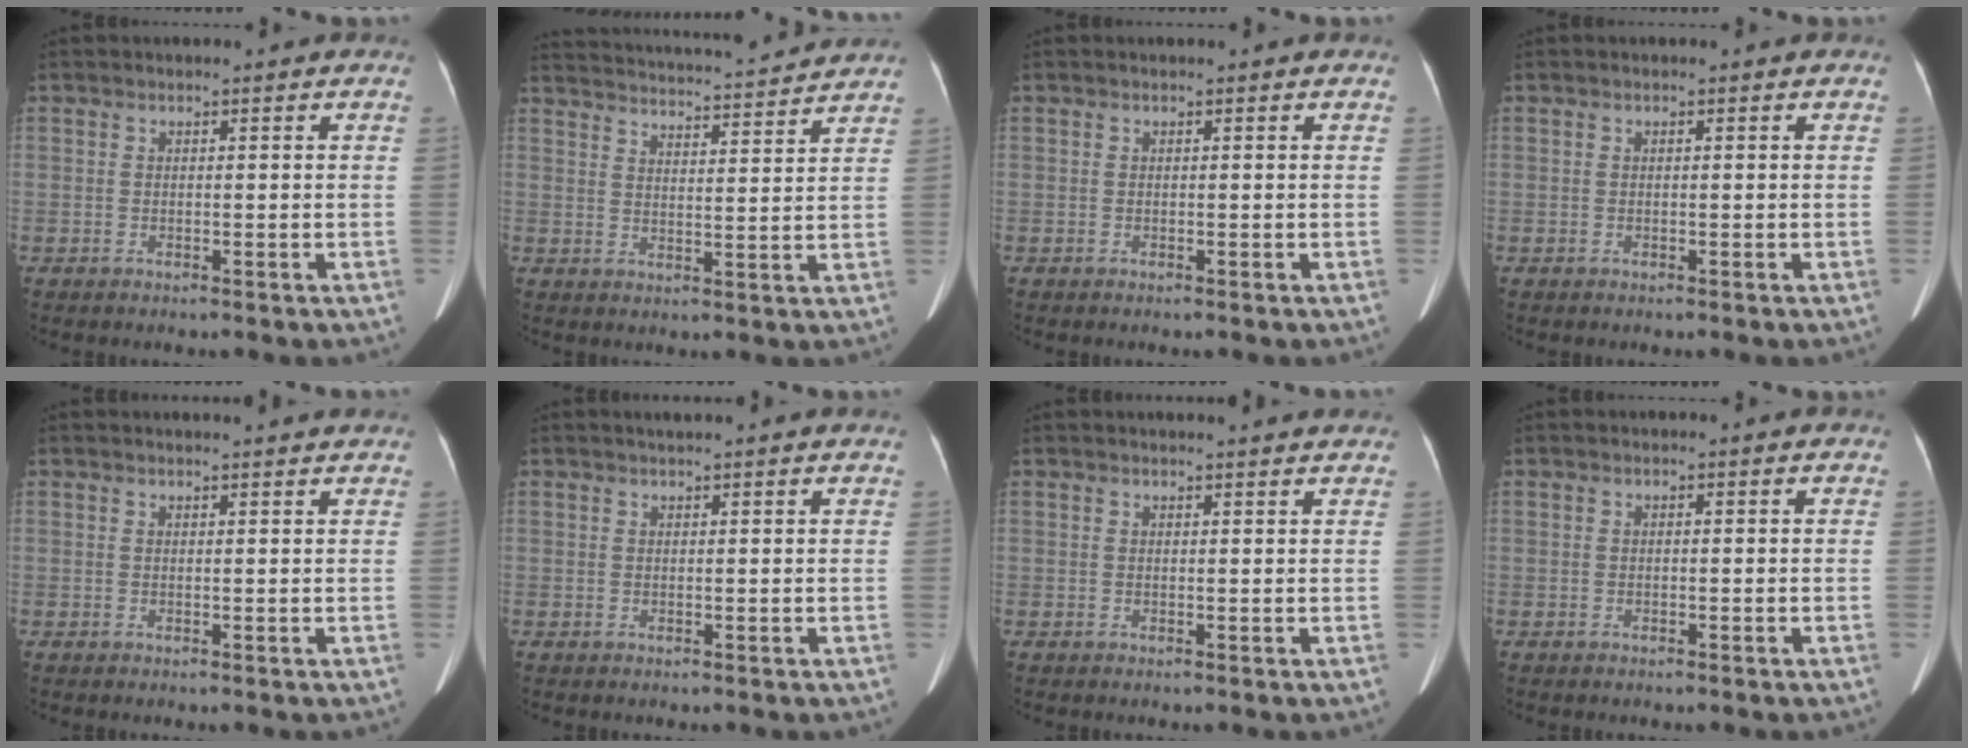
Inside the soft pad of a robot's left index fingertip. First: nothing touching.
{"total": 17.4, "force": [16.6, 0.5, 5.0], "torque": [-0.091, 0.010, 0.233]}
{"total": 0.0}
{"total": 0.0}
{"total": 3.2, "force": [3.1, -0.1, 0.7], "torque": [-0.010, 0.010, 0.033]}
{"total": 2.4, "force": [2.1, -0.3, 1.1], "torque": [-0.014, 0.017, 0.032]}
{"total": 3.8, "force": [3.7, -0.1, 0.9], "torque": [-0.013, 0.010, 0.037]}
{"total": 0.0}